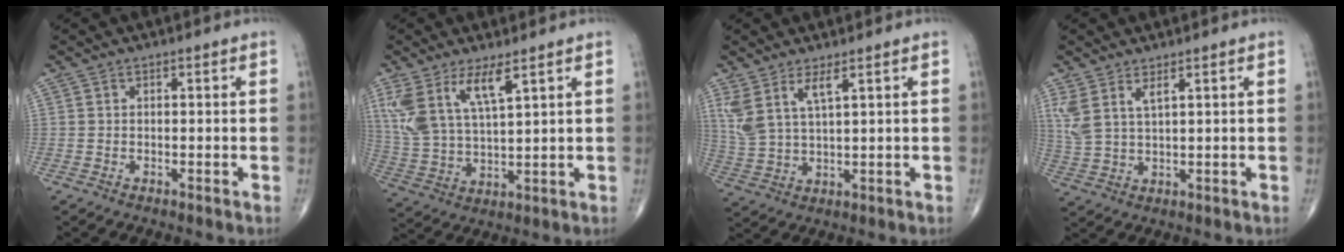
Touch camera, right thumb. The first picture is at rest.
{"total": 11.5, "force": [6.1, 3.8, 9.0], "torque": [-0.196, -0.022, 0.133]}
{"total": 6.8, "force": [3.8, 1.9, 5.4], "torque": [-0.127, -0.019, 0.087]}
{"total": 5.5, "force": [3.0, 1.8, 4.2], "torque": [-0.105, -0.014, 0.071]}